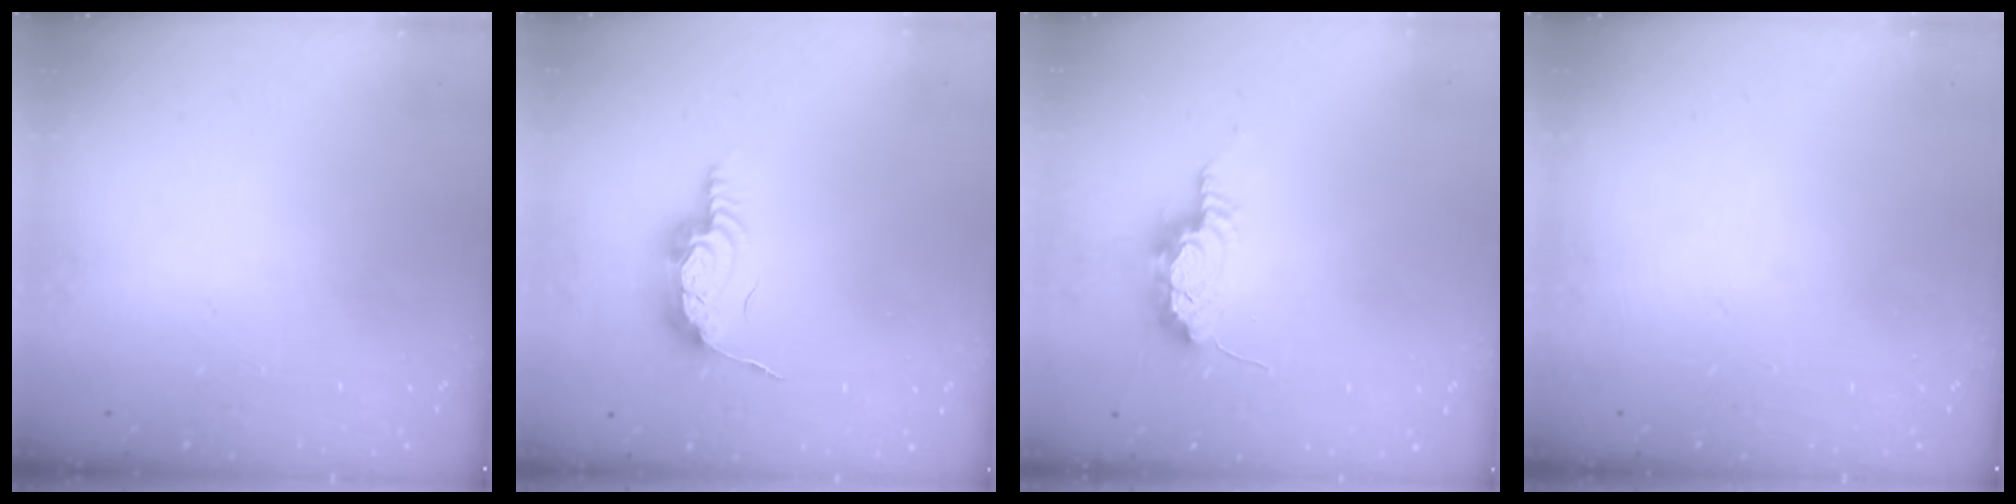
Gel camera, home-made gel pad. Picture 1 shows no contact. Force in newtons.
{"total": 11.2, "press": 10.9, "slide": 2.6}
{"total": 15.3, "press": 10.5, "slide": 11.1}
{"total": 0.0}